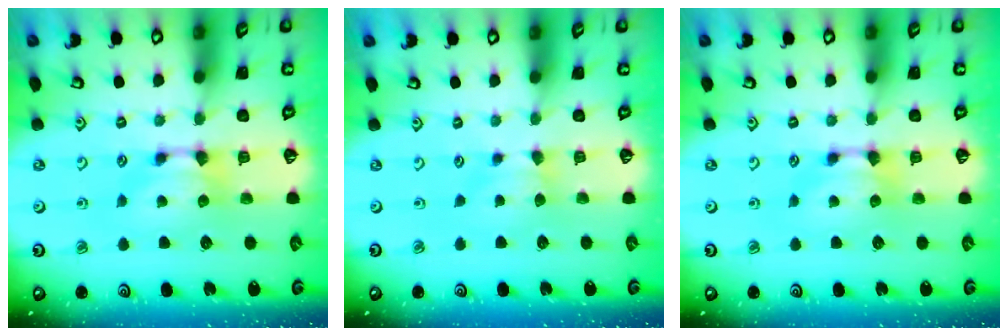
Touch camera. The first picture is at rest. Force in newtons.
{"total": 1.7, "press": 1.6, "slide": 0.4}
{"total": 0.0}